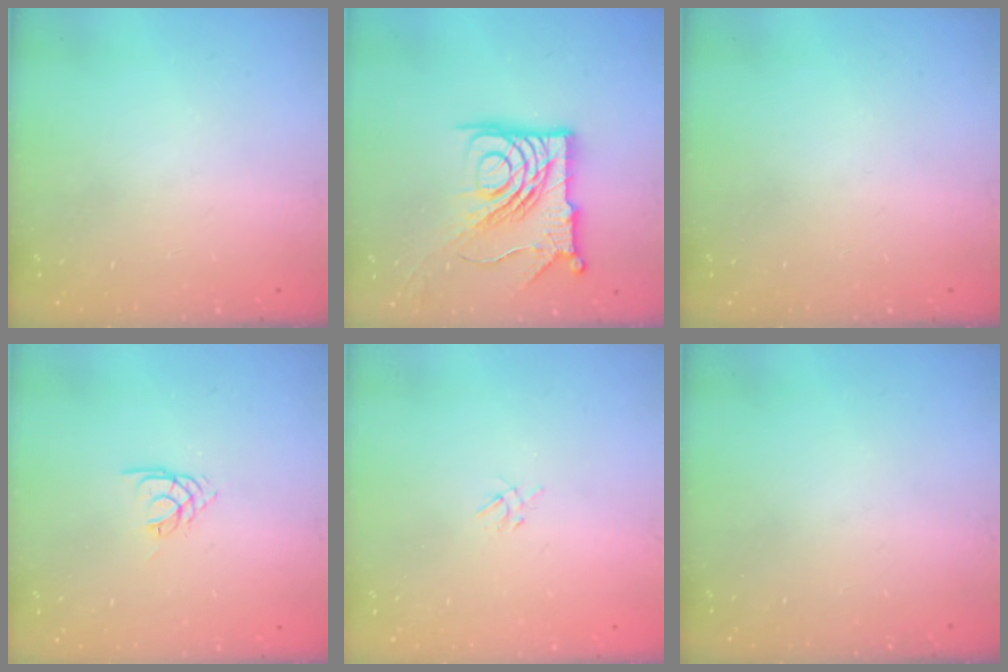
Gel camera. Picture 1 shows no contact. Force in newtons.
{"total": 15.4, "press": 15.3, "slide": 1.7}
{"total": 0.0}
{"total": 1.7, "press": 1.7, "slide": 0.4}
{"total": 2.0, "press": 2.0, "slide": 0.4}
{"total": 0.0}